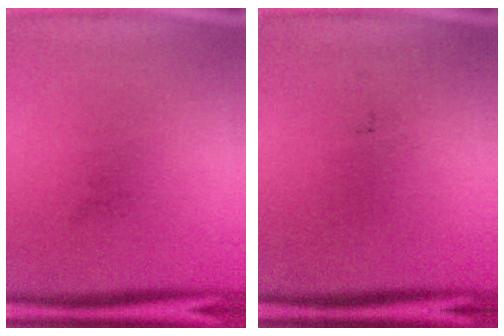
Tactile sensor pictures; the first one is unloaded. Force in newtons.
{"total": 0.0}